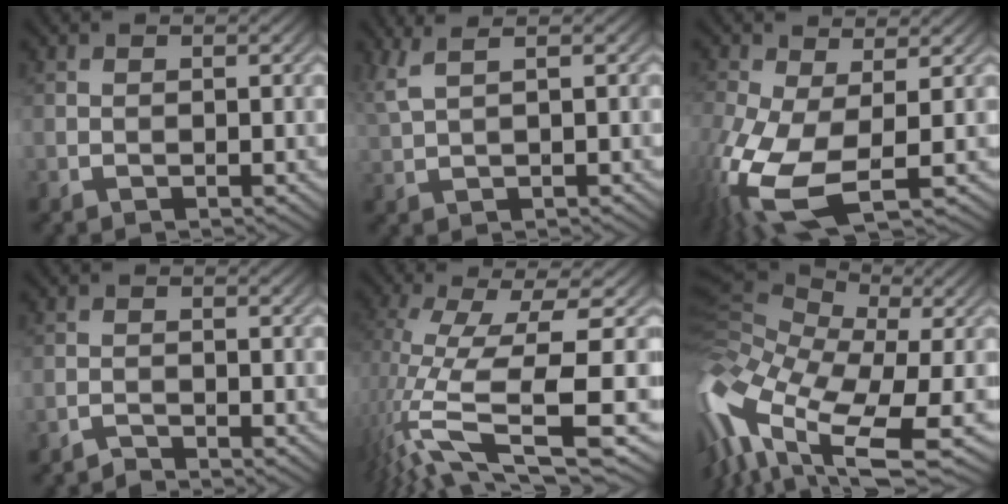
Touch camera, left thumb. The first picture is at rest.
{"total": 3.4, "force": [2.2, 0.8, 2.5], "torque": [-0.047, 0.015, 0.040]}
{"total": 12.3, "force": [-3.8, 5.6, 10.2], "torque": [-0.266, -0.030, -0.065]}
{"total": 1.3, "force": [-1.3, -0.1, -0.1], "torque": [0.002, 0.003, -0.032]}
{"total": 12.7, "force": [-2.7, 3.4, 11.9], "torque": [-0.256, -0.013, -0.036]}
{"total": 16.0, "force": [-5.4, 7.5, 13.1], "torque": [-0.327, -0.006, -0.091]}